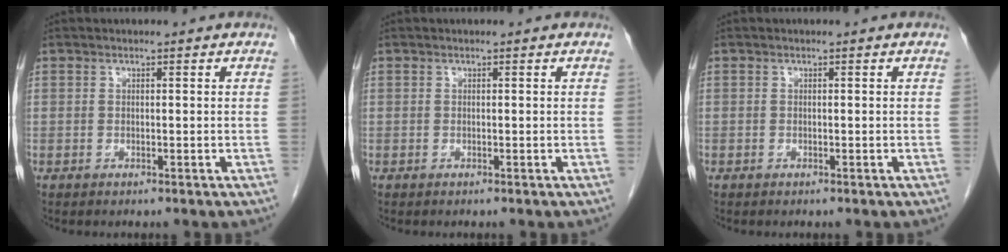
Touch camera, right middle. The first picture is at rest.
{"total": 0.0}
{"total": 0.0}